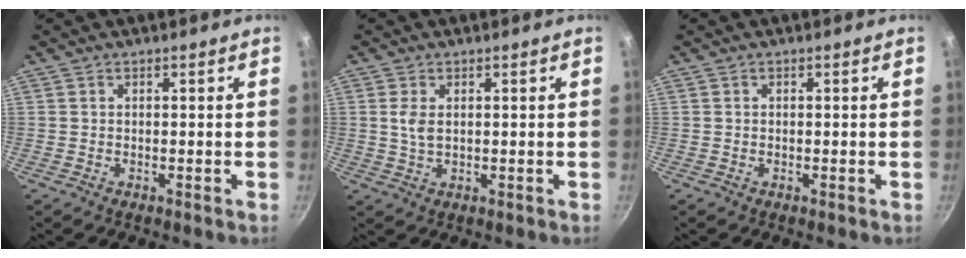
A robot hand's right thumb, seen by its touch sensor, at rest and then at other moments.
{"total": 3.2, "force": [0.7, 1.8, 2.6], "torque": [-0.050, -0.003, 0.016]}
{"total": 0.0}